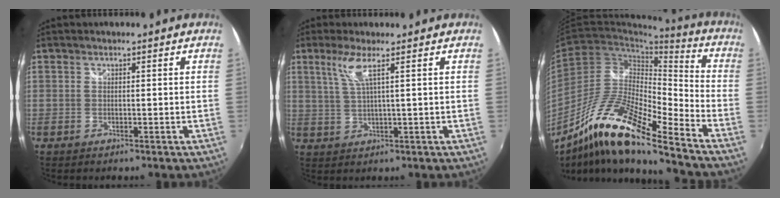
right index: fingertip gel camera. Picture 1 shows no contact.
{"total": 4.4, "force": [2.2, -0.4, 3.9], "torque": [-0.079, -0.003, 0.050]}
{"total": 17.4, "force": [-12.5, 2.1, 11.9], "torque": [-0.215, -0.006, -0.250]}